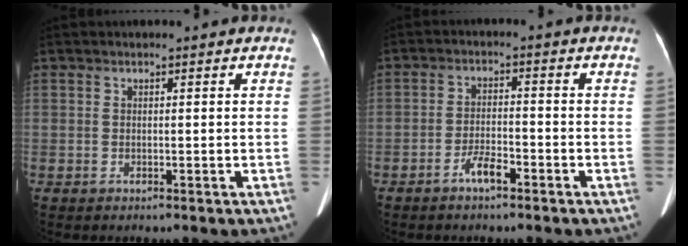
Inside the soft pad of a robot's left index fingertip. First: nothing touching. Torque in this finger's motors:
{"motor_torque": [0.08, 0.07, 0.01, 0.02]}